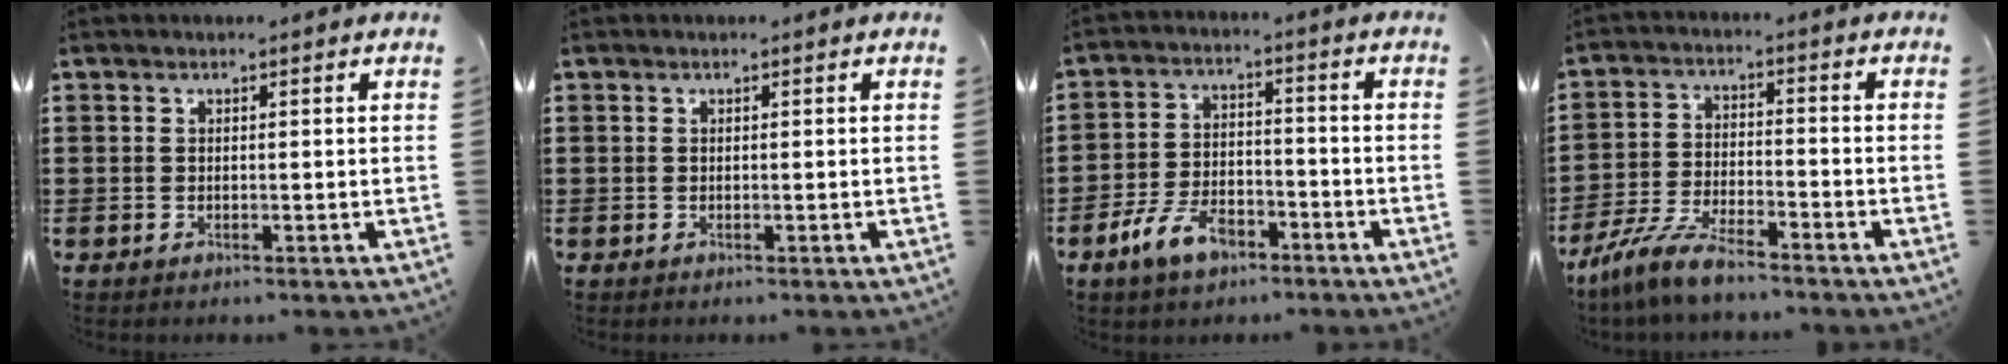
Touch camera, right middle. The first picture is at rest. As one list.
[{"total": 0.0}, {"total": 7.1, "force": [-4.7, 3.3, 4.2], "torque": [-0.092, 0.009, -0.091]}, {"total": 7.0, "force": [-6.1, 0.8, 3.2], "torque": [-0.084, -0.006, -0.122]}]